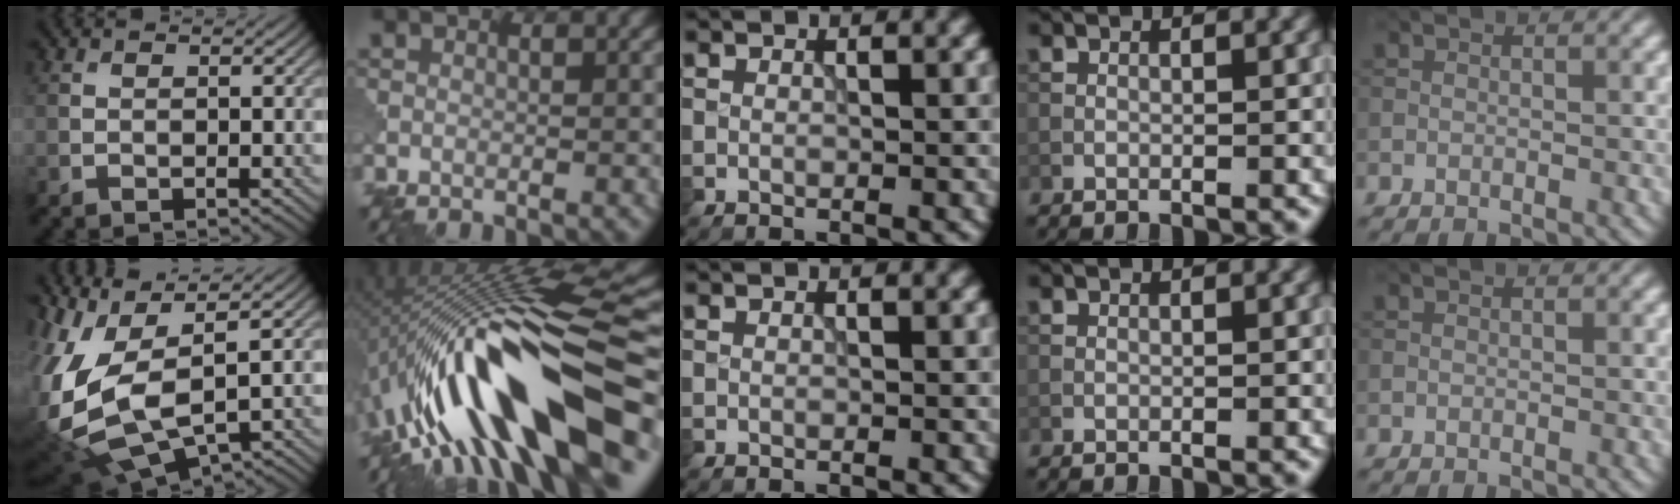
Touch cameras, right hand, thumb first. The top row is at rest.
{"thumb": {"total": 16.1, "force": [-1.5, 7.2, 14.4], "torque": [-0.369, -0.028, -0.006]}, "index": {"total": 15.3, "force": [-4.3, 4.4, 14.0], "torque": [-0.235, 0.034, -0.067]}}